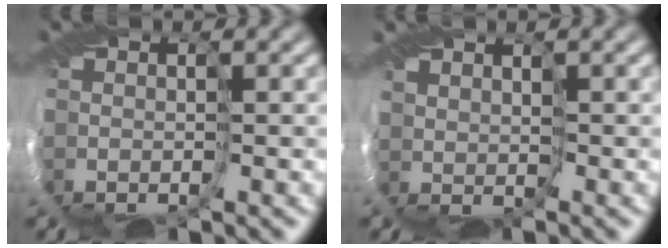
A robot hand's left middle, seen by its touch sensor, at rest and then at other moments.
{"total": 1.0, "force": [0.9, 0.4, -0.2], "torque": [0.001, -0.002, 0.015]}